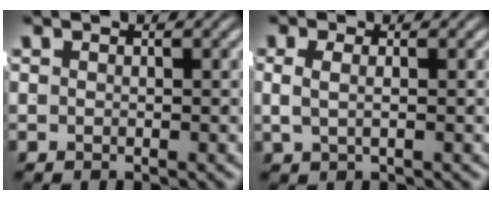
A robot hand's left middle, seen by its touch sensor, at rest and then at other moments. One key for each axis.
{"total": 1.3, "fx": 0.2, "fy": 0.0, "fz": 1.3, "tx": -0.026, "ty": -0.006, "tz": 0.011}